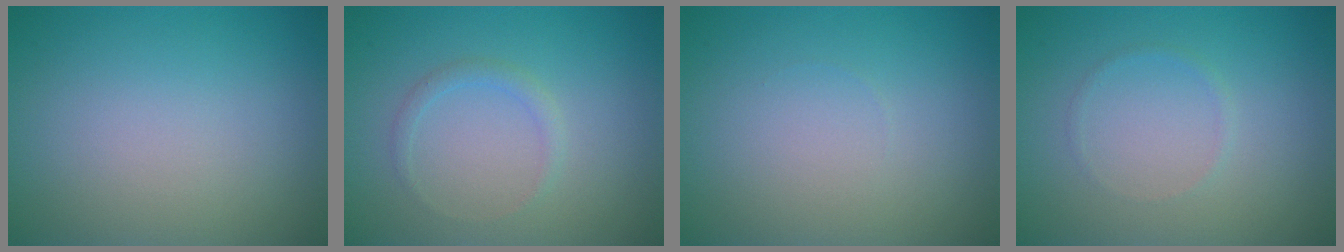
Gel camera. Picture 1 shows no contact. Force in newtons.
{"total": 1.1, "press": 1.1, "slide": 0.1}
{"total": 0.0}
{"total": 0.6, "press": 0.6, "slide": 0.1}